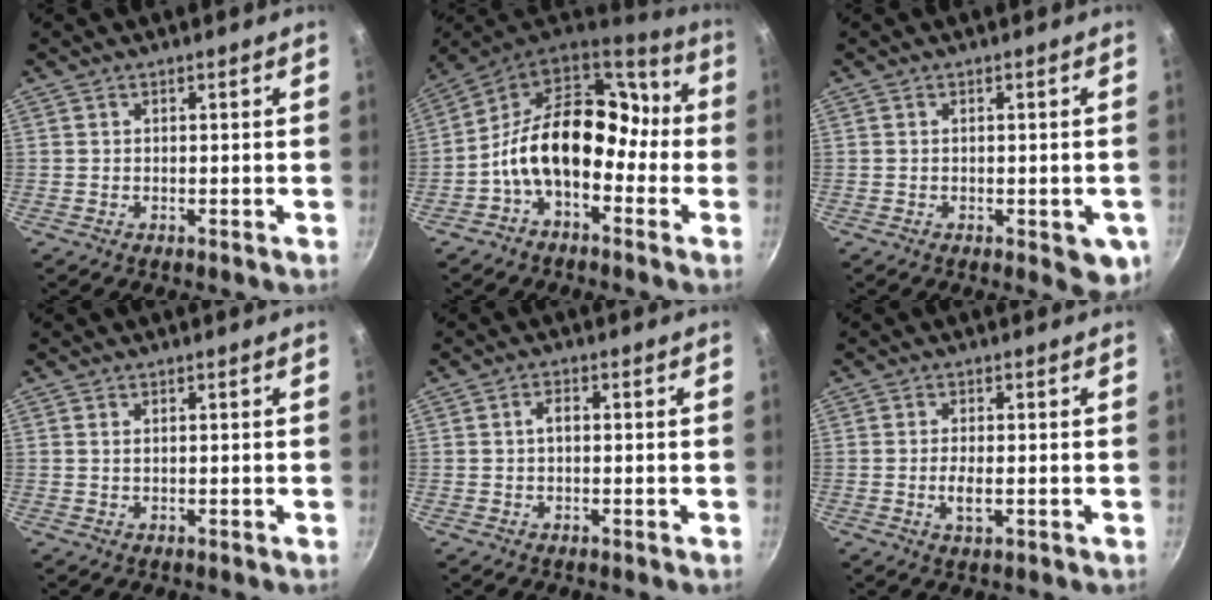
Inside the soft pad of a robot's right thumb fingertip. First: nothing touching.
{"total": 18.9, "force": [-3.3, 12.6, 13.7], "torque": [-0.179, 0.072, -0.077]}
{"total": 6.2, "force": [-1.8, 2.5, 5.3], "torque": [-0.044, -0.001, -0.020]}
{"total": 0.8, "force": [0.2, 0.4, 0.7], "torque": [-0.013, 0.000, 0.003]}
{"total": 1.8, "force": [0.0, 1.1, 1.5], "torque": [-0.027, 0.010, -0.002]}
{"total": 3.1, "force": [-0.6, 1.1, 2.9], "torque": [-0.063, -0.003, -0.013]}